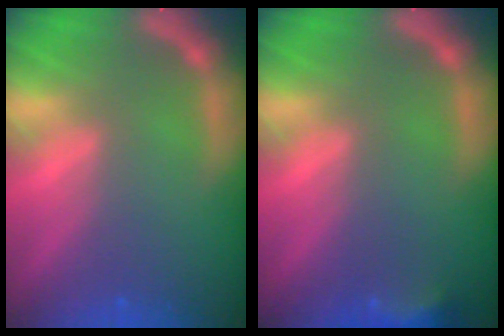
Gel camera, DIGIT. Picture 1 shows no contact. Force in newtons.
{"total": 3.0}